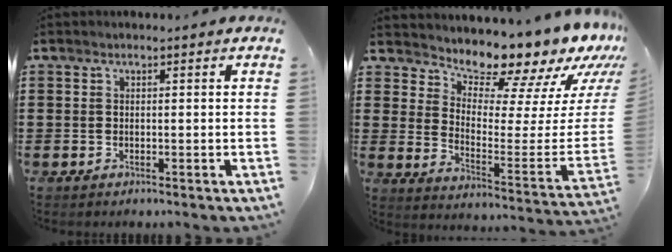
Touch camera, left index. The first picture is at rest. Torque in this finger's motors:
{"motor_torque": [2.14, 0.00, 0.30, 0.05]}